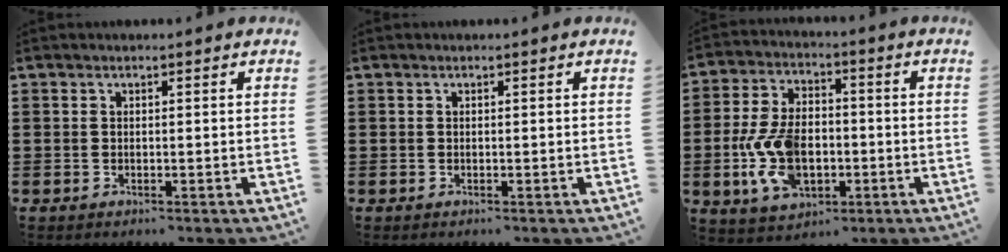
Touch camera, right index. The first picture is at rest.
{"total": 0.0}
{"total": 11.1, "force": [-2.2, 6.7, 8.6], "torque": [-0.201, 0.003, -0.042]}